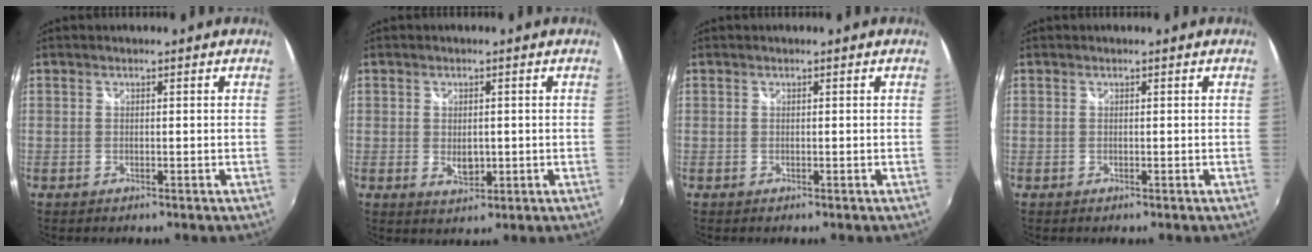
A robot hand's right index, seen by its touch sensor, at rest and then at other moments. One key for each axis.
{"total": 3.5, "fx": -0.4, "fy": 2.3, "fz": 2.5, "tx": -0.042, "ty": -0.007, "tz": -0.002}
{"total": 0.0}
{"total": 0.0}